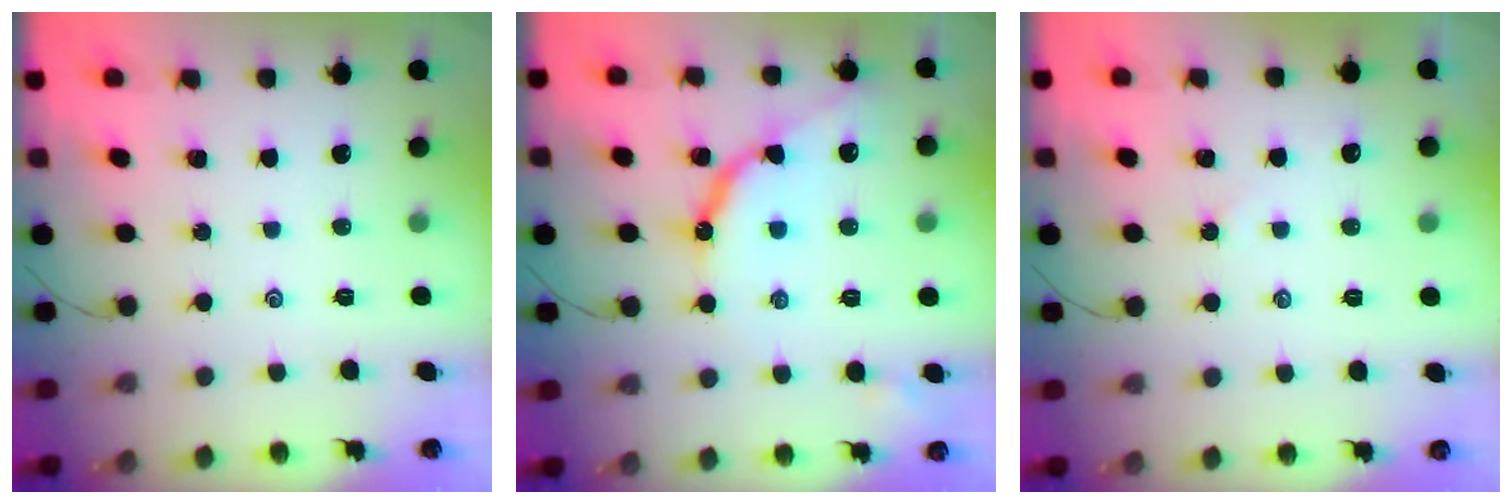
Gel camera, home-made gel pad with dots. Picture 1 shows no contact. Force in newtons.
{"total": 10.8, "press": 10.8, "slide": 0.7}
{"total": 2.8, "press": 2.8, "slide": 0.5}